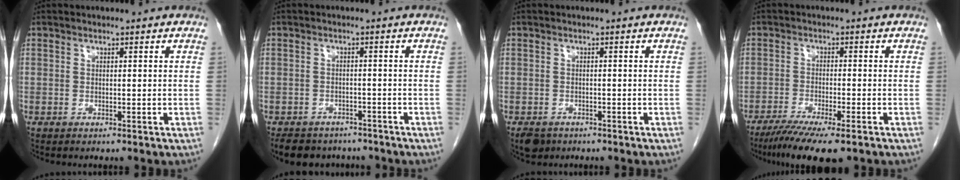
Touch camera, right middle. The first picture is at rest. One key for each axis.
{"total": 8.9, "fx": -7.6, "fy": 4.2, "fz": 2.1, "tx": -0.034, "ty": 0.000, "tz": -0.098}
{"total": 3.0, "fx": -2.2, "fy": 1.9, "fz": 1.0, "tx": -0.017, "ty": -0.001, "tz": -0.031}
{"total": 9.0, "fx": -6.5, "fy": 0.9, "fz": 6.2, "tx": -0.098, "ty": -0.021, "tz": -0.102}